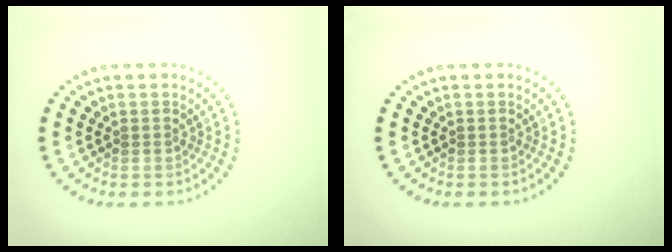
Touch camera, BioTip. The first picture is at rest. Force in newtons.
{"total": 0.0}